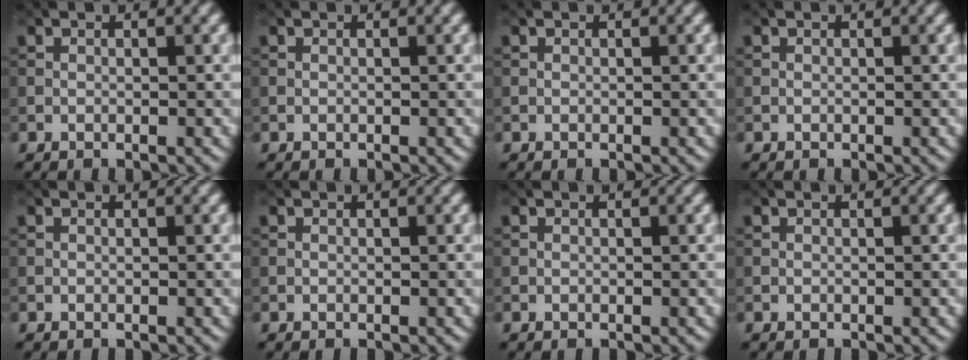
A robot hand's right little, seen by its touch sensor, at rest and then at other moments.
{"total": 0.0}
{"total": 0.0}
{"total": 0.0}
{"total": 0.0}
{"total": 0.0}
{"total": 0.0}
{"total": 0.0}